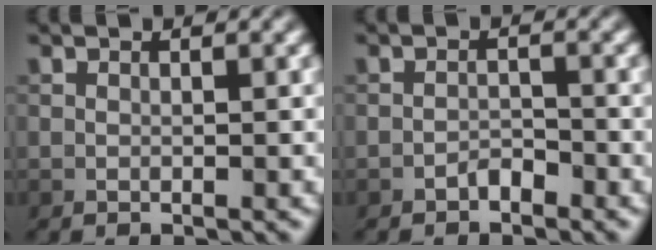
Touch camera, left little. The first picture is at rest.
{"total": 1.3, "force": [-1.0, 0.6, 0.5], "torque": [-0.006, 0.006, -0.020]}